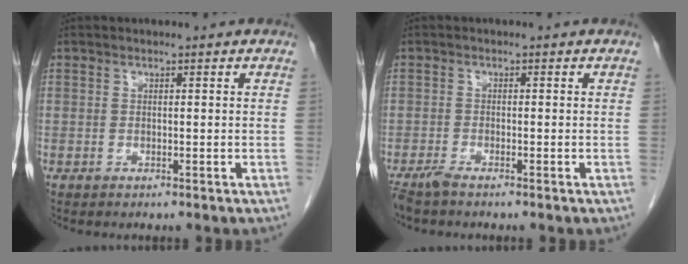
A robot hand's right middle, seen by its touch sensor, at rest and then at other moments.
{"total": 1.9, "force": [-1.6, 0.0, 1.0], "torque": [-0.027, -0.006, -0.034]}